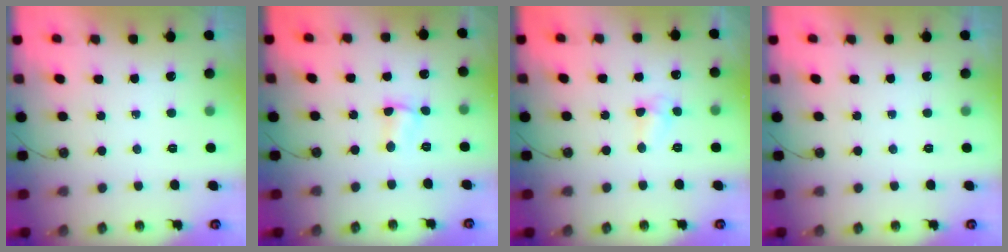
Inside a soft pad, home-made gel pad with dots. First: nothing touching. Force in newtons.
{"total": 1.6, "press": 1.5, "slide": 0.5}
{"total": 5.0, "press": 5.0, "slide": 0.6}
{"total": 0.0}